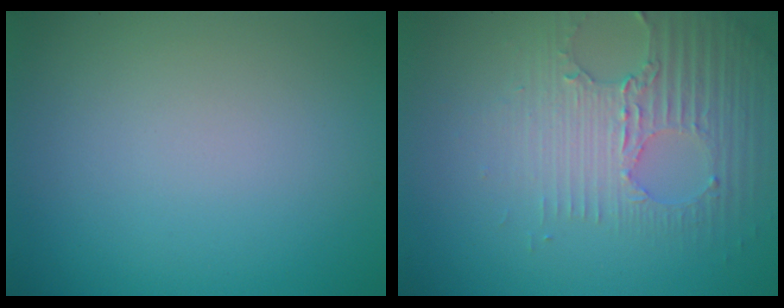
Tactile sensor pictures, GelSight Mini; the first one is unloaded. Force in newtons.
{"total": 3.5, "press": 3.4, "slide": 0.9}